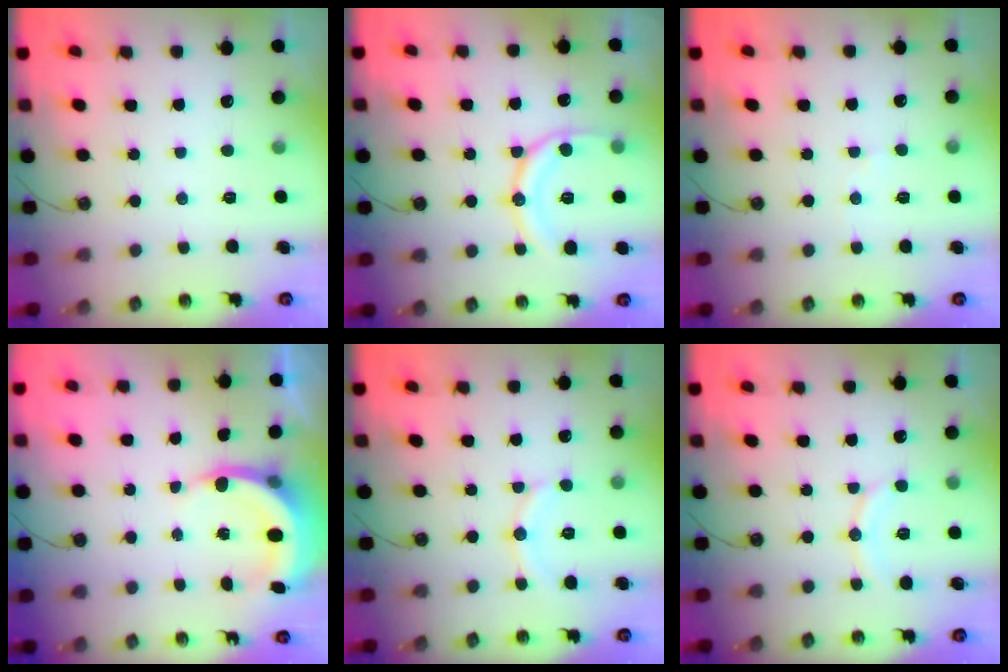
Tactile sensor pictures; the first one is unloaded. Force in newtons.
{"total": 14.5, "press": 14.4, "slide": 1.6}
{"total": 5.0, "press": 5.0, "slide": 0.6}
{"total": 5.7, "press": 5.7, "slide": 0.6}
{"total": 9.9, "press": 9.9, "slide": 0.9}
{"total": 9.5, "press": 9.4, "slide": 0.9}